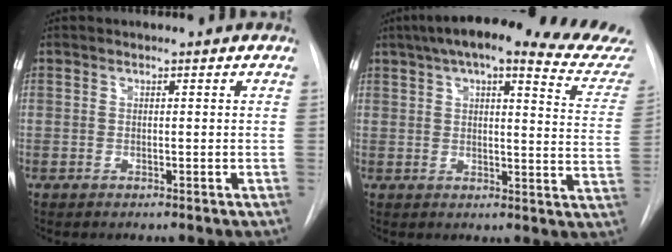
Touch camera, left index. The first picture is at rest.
{"total": 25.5, "force": [21.6, 3.2, 13.1], "torque": [-0.184, -0.031, 0.247]}